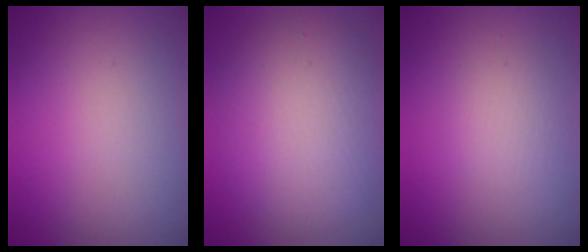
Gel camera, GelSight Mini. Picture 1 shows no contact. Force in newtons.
{"total": 7.2, "press": 7.2, "slide": 0.5}
{"total": 1.7, "press": 1.7, "slide": 0.2}